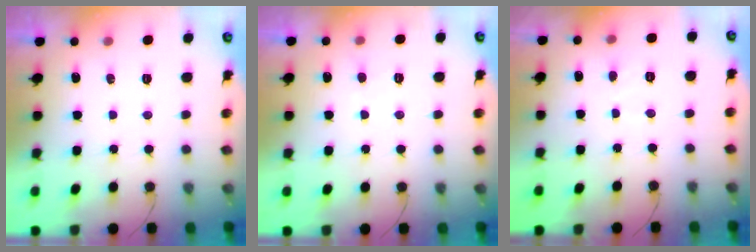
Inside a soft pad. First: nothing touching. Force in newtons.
{"total": 4.3, "press": 4.3, "slide": 0.4}
{"total": 2.2, "press": 2.2, "slide": 0.2}